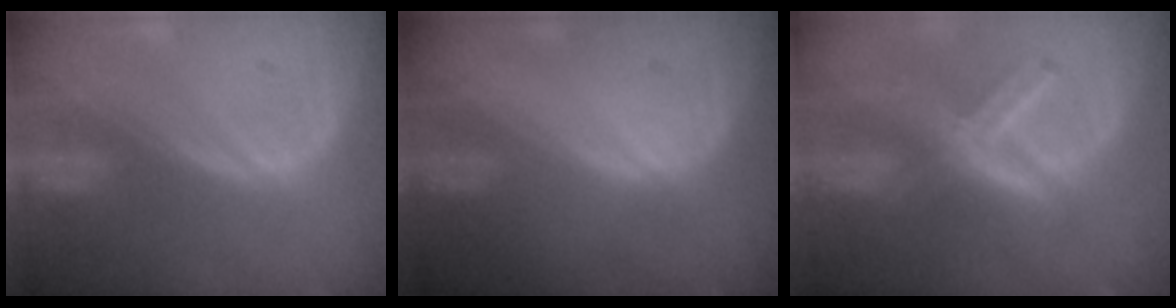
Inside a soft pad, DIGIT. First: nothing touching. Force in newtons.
{"total": 0.6, "press": 0.1, "slide": 0.6}
{"total": 7.6, "press": 6.5, "slide": 3.8}